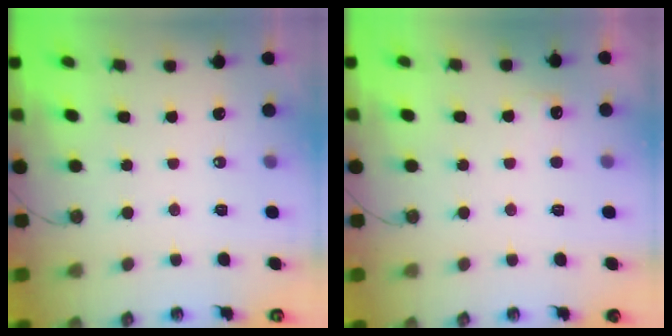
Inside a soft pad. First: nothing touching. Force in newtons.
{"total": 5.7, "press": 5.6, "slide": 1.2}